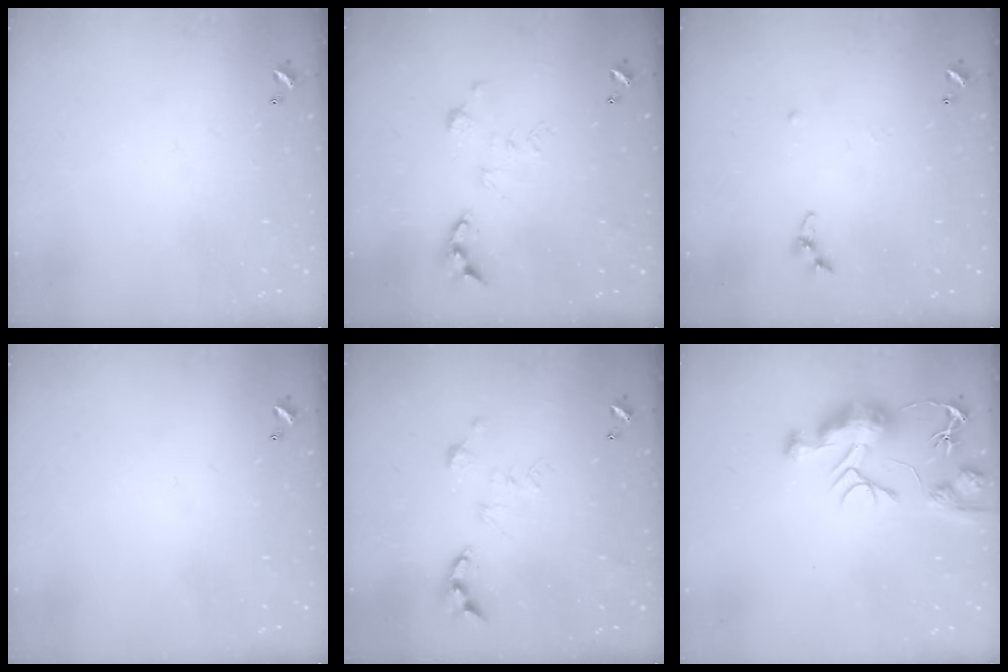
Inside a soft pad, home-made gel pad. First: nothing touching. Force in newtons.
{"total": 0.0}
{"total": 6.2, "press": 6.1, "slide": 0.7}
{"total": 0.0}
{"total": 0.0}
{"total": 12.3, "press": 12.3, "slide": 1.1}